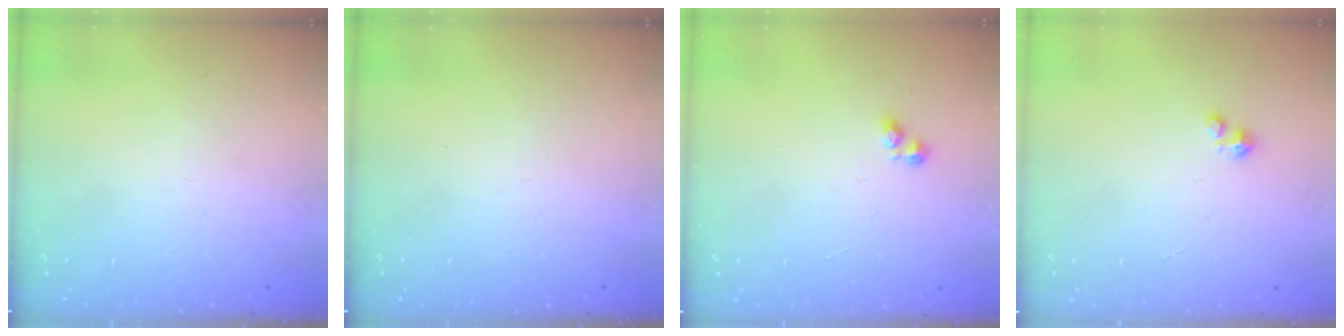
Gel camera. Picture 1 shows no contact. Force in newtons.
{"total": 0.0}
{"total": 1.8, "press": 1.7, "slide": 0.3}
{"total": 1.4, "press": 1.4, "slide": 0.2}